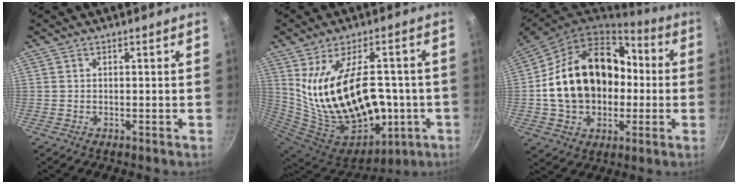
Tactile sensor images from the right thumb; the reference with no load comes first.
{"total": 27.3, "force": [-0.5, 16.2, 21.9], "torque": [-0.369, -0.012, 0.030]}
{"total": 23.4, "force": [0.4, 17.6, 15.4], "torque": [-0.246, 0.052, 0.015]}